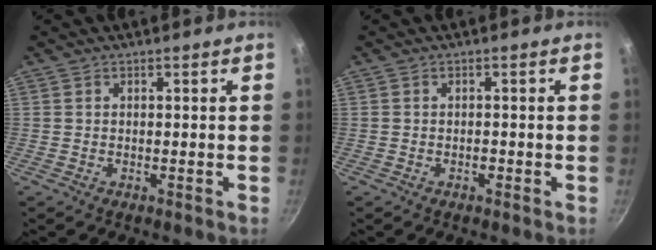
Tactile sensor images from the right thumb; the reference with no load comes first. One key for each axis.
{"total": 0.7, "fx": -0.4, "fy": 0.4, "fz": 0.3, "tx": -0.004, "ty": 0.004, "tz": -0.006}